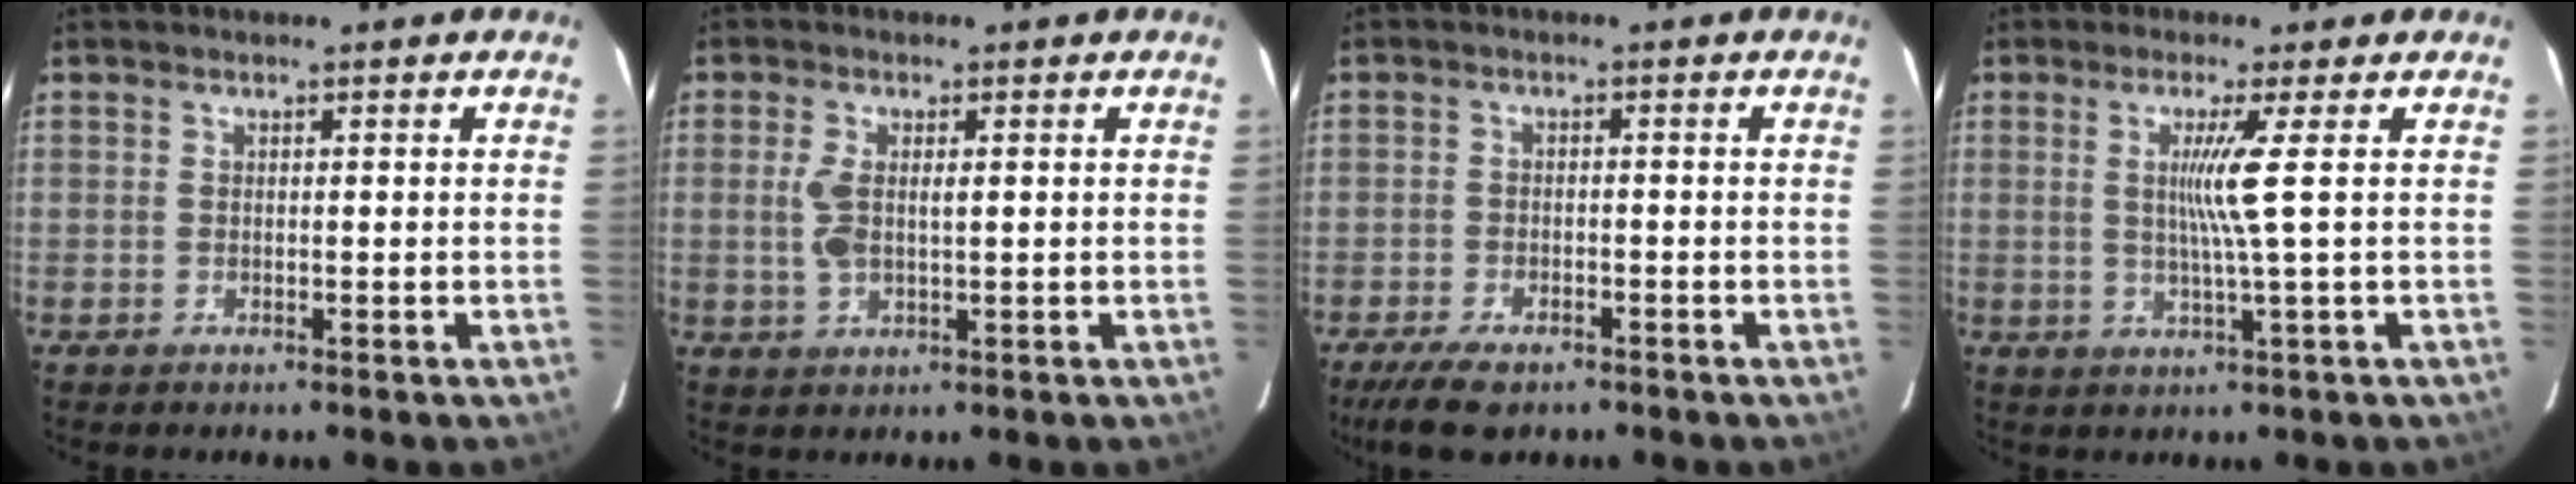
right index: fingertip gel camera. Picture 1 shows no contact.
{"total": 3.8, "force": [0.4, 1.4, 3.5], "torque": [-0.079, 0.001, 0.012]}
{"total": 6.0, "force": [-4.5, 2.3, 3.4], "torque": [-0.062, -0.009, -0.072]}
{"total": 5.0, "force": [0.8, -1.8, 4.6], "torque": [-0.088, -0.008, 0.018]}